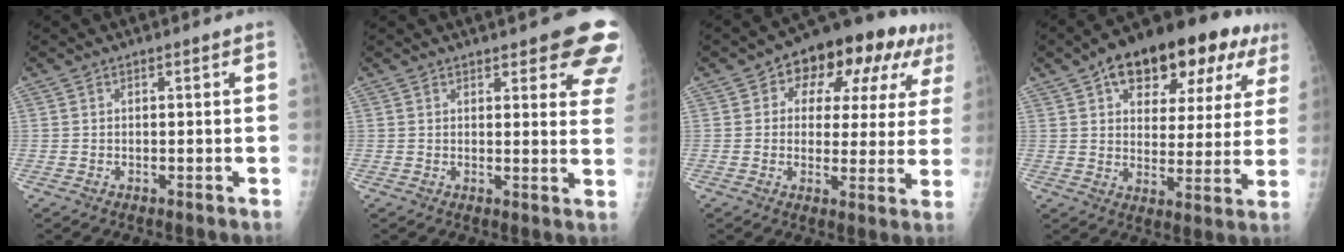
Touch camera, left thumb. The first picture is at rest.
{"total": 11.0, "force": [7.9, 3.5, 6.9], "torque": [-0.041, -0.034, 0.074]}
{"total": 16.7, "force": [6.8, 9.6, 11.8], "torque": [-0.103, 0.013, 0.084]}
{"total": 21.5, "force": [11.0, 11.0, 14.9], "torque": [-0.174, 0.008, 0.158]}